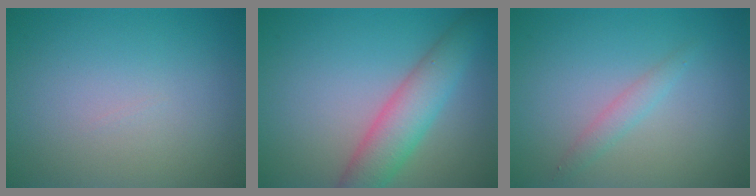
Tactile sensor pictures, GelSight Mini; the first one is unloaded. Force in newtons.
{"total": 5.0, "press": 5.0, "slide": 0.2}
{"total": 1.4, "press": 1.4, "slide": 0.0}